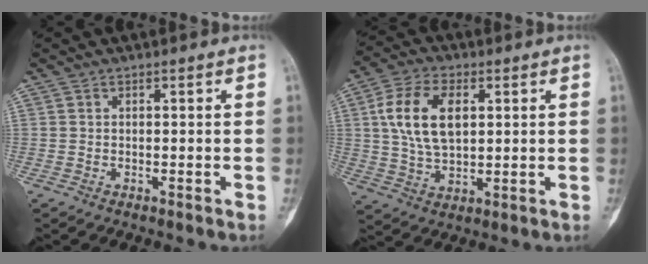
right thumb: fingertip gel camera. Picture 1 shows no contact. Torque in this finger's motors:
{"motor_torque": [0.14, 0.27, 0.50, -0.20, 0.19]}